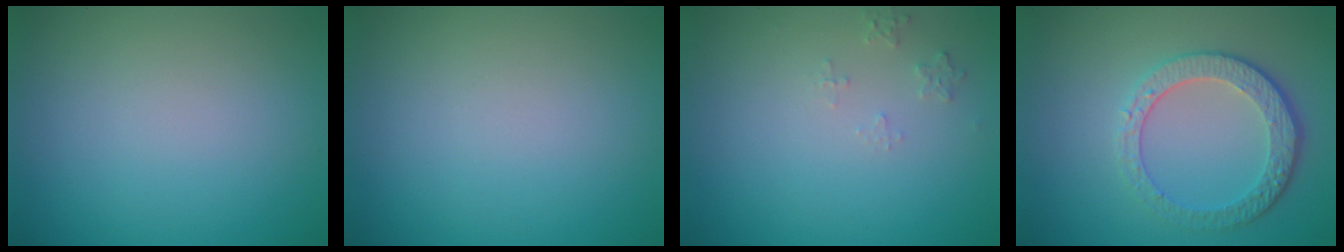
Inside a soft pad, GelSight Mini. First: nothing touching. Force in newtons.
{"total": 0.0}
{"total": 1.1, "press": 1.1, "slide": 0.2}
{"total": 4.6, "press": 3.4, "slide": 3.1}